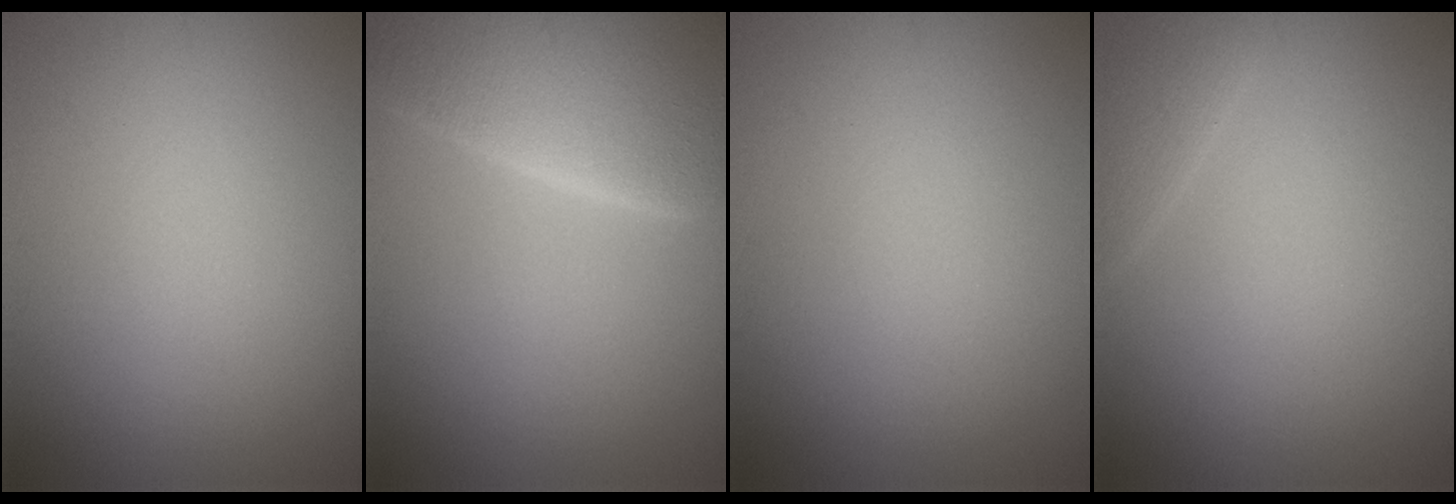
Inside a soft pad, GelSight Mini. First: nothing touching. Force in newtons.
{"total": 10.0, "press": 9.9, "slide": 0.6}
{"total": 0.0}
{"total": 1.3, "press": 1.3, "slide": 0.1}